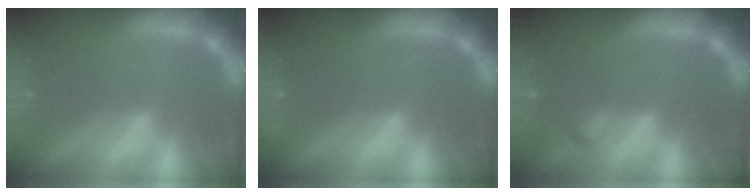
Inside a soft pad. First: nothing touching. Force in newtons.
{"total": 0.9}
{"total": 0.9}